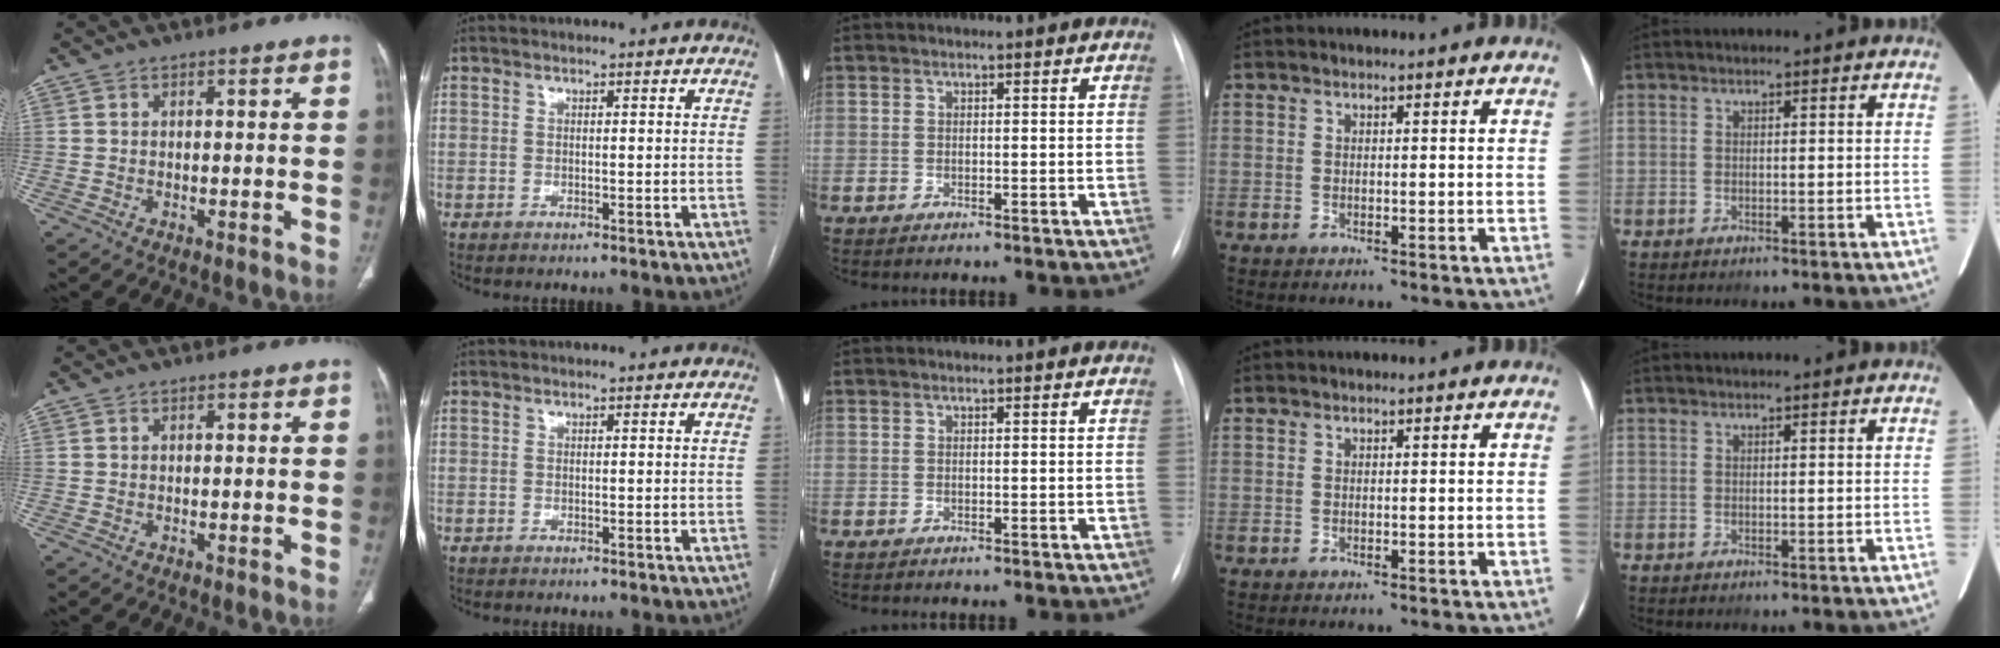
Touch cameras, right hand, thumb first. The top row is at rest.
{}